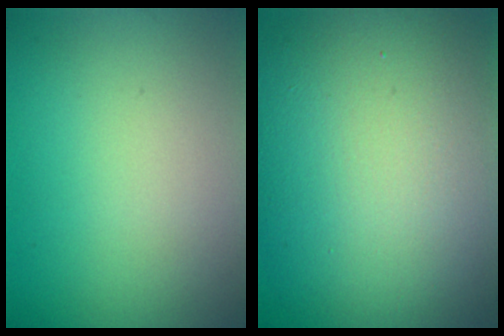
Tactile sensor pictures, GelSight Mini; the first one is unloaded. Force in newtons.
{"total": 15.5, "press": 15.5, "slide": 1.0}